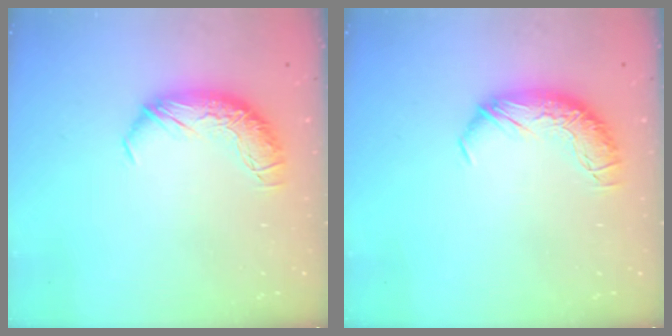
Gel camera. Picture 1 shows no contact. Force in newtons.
{"total": 0.0}